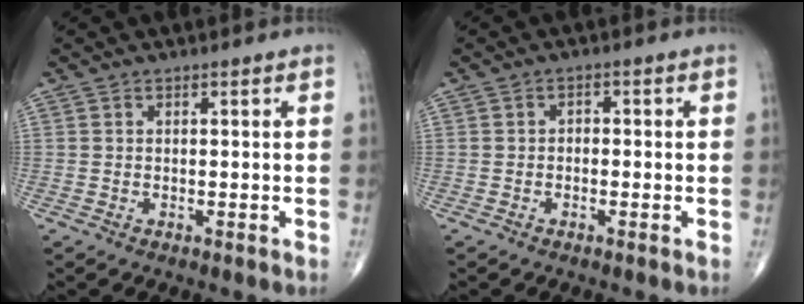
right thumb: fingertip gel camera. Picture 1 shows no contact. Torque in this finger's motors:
{"motor_torque": [-0.33, -0.15, 0.14, -0.06, 0.05]}